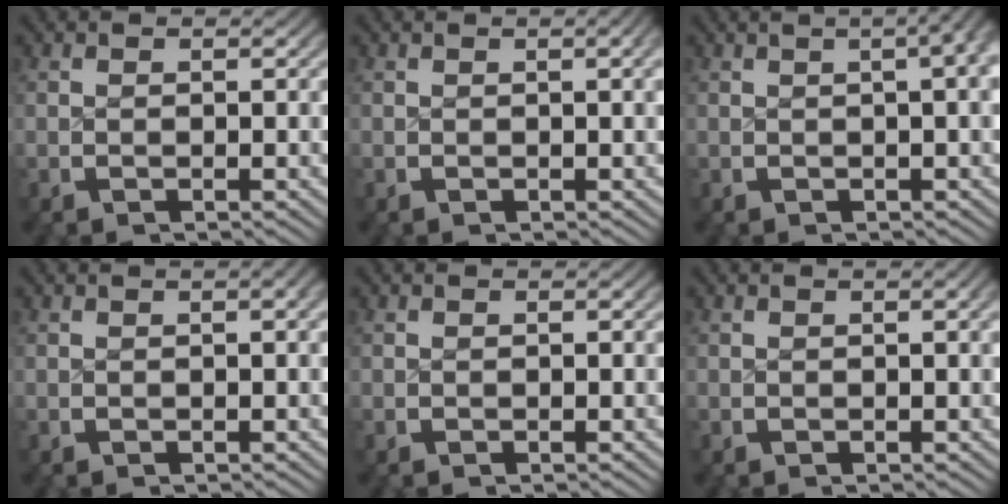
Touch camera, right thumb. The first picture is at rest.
{"total": 1.0, "force": [0.0, 0.1, 1.0], "torque": [-0.013, 0.003, 0.003]}
{"total": 8.6, "force": [3.0, 4.3, 6.8], "torque": [-0.052, 0.051, 0.018]}
{"total": 1.0, "force": [0.1, 0.1, 1.0], "torque": [-0.011, 0.005, 0.002]}
{"total": 0.0}
{"total": 0.7, "force": [0.0, 0.0, 0.6], "torque": [-0.007, 0.003, 0.002]}